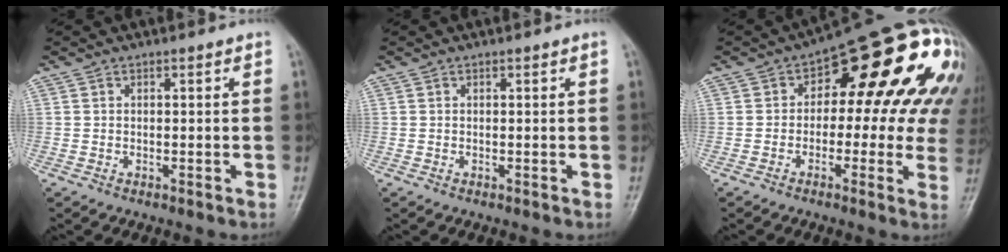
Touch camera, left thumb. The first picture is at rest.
{"total": 0.0}
{"total": 21.8, "force": [4.6, 10.6, 18.5], "torque": [-0.189, 0.030, 0.048]}